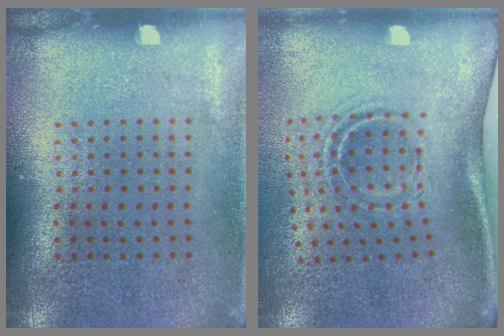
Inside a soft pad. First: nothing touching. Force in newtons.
{"total": 2.1, "press": 1.2, "slide": 1.7}